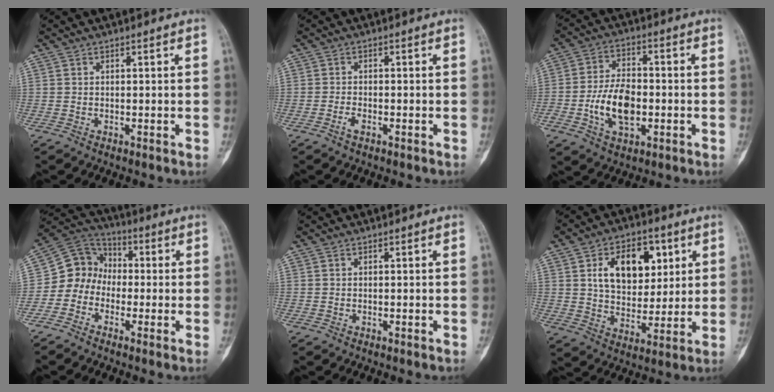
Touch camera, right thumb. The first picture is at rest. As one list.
[{"total": 1.7, "force": [-1.0, 0.7, 1.2], "torque": [-0.029, 0.005, -0.021]}, {"total": 10.8, "force": [-2.4, 6.3, 8.4], "torque": [-0.143, 0.015, -0.043]}, {"total": 8.5, "force": [-2.0, 7.7, 3.0], "torque": [-0.024, 0.059, -0.054]}, {"total": 0.0}, {"total": 14.5, "force": [4.8, 9.5, 9.8], "torque": [-0.110, -0.012, 0.083]}]